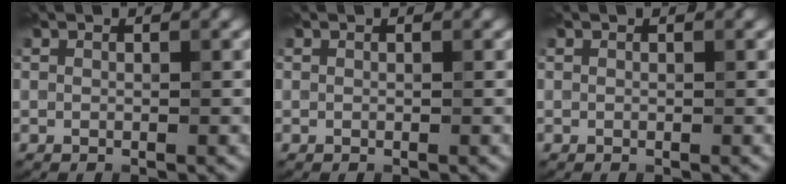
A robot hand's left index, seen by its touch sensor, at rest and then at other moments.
{"total": 0.0}
{"total": 0.0}